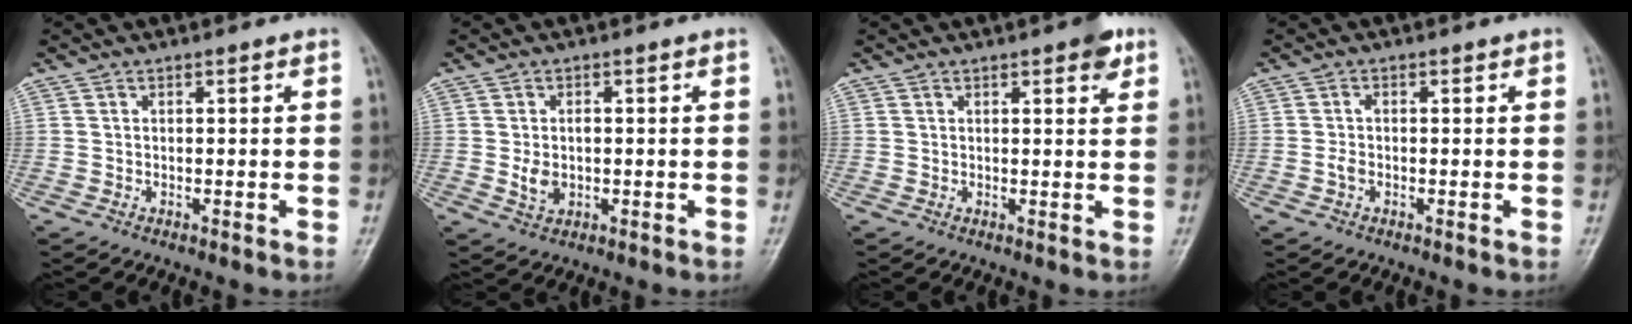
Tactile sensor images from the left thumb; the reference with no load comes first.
{"total": 3.6, "force": [-0.2, 2.5, 2.5], "torque": [-0.038, -0.002, 0.000]}
{"total": 3.5, "force": [2.0, 1.1, 2.6], "torque": [-0.026, -0.006, 0.020]}
{"total": 1.7, "force": [-0.3, 1.0, 1.3], "torque": [-0.027, 0.002, -0.009]}